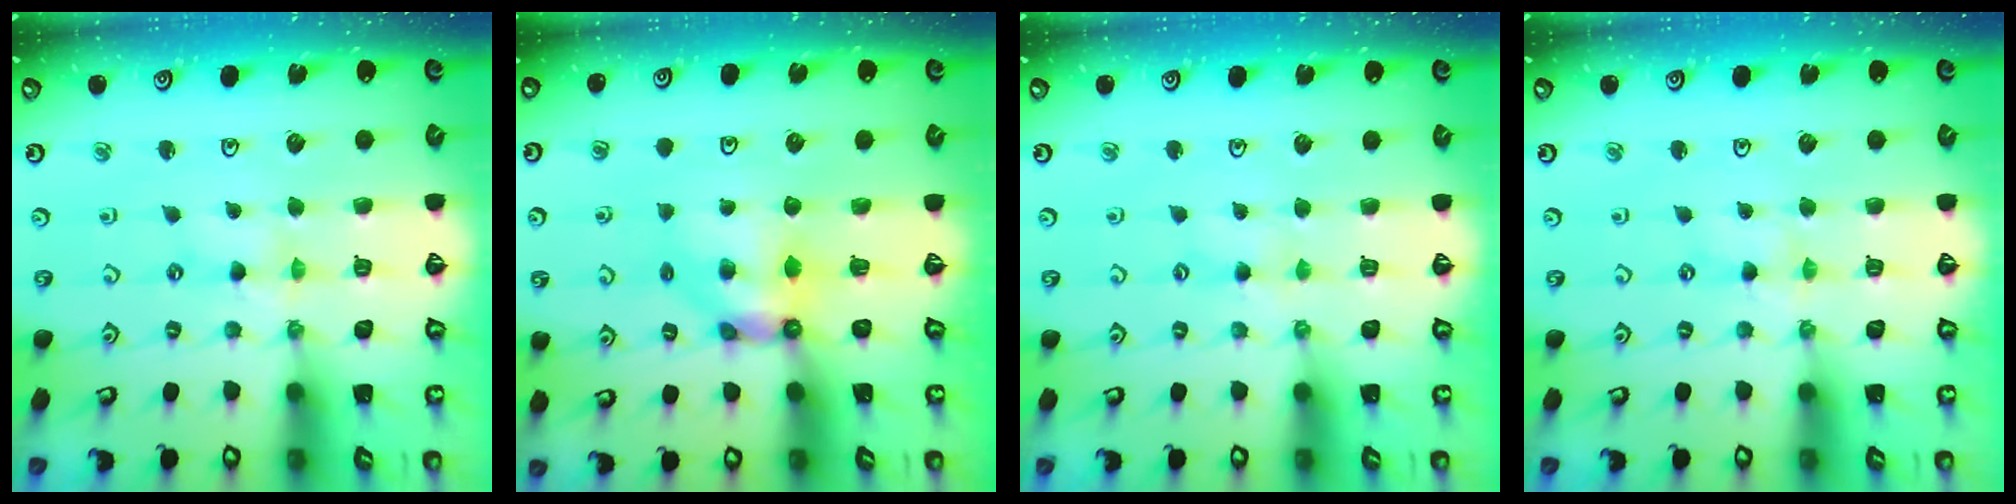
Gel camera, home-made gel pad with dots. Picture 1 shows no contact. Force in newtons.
{"total": 6.6, "press": 6.6, "slide": 0.2}
{"total": 1.3, "press": 1.3, "slide": 0.3}
{"total": 0.8, "press": 0.8, "slide": 0.2}